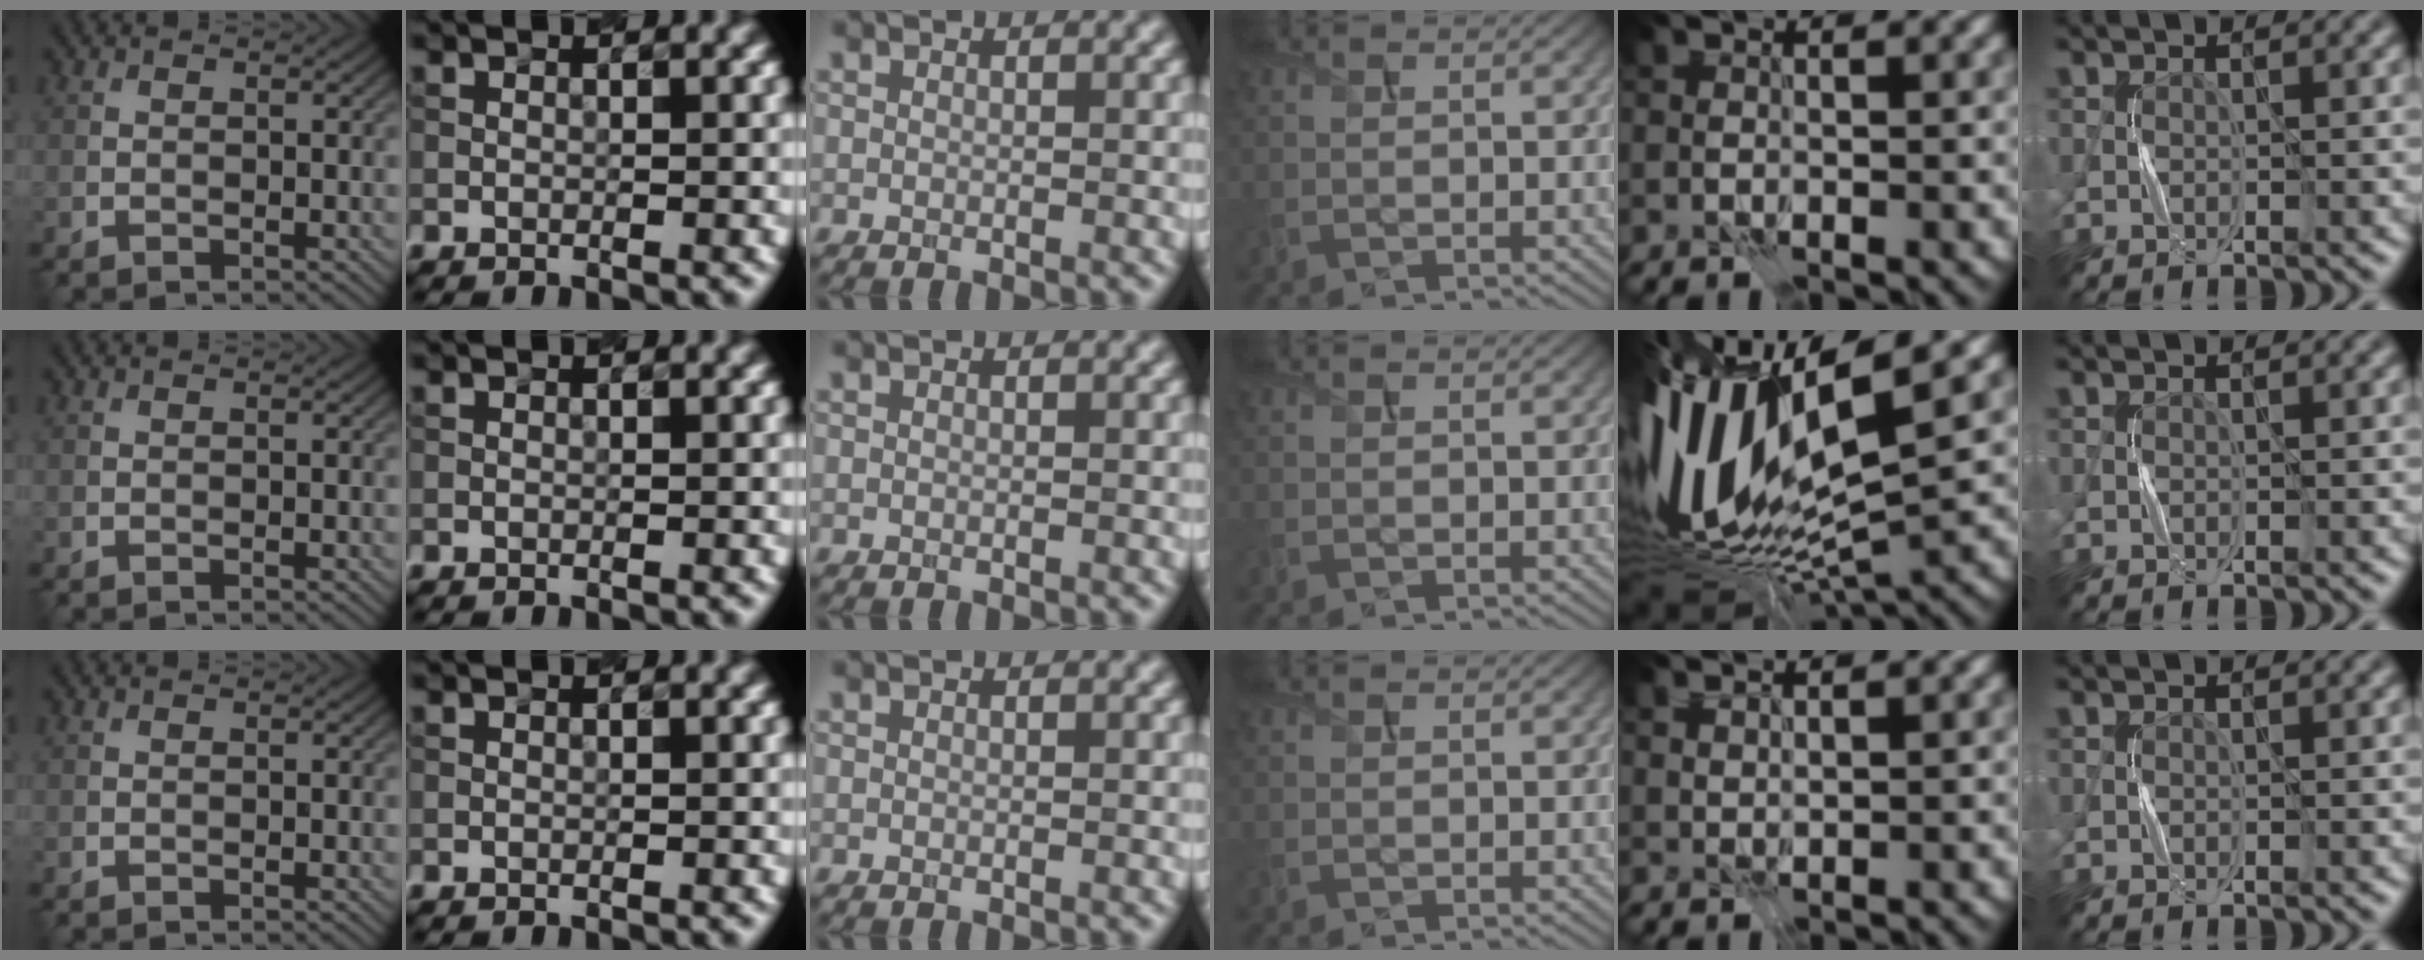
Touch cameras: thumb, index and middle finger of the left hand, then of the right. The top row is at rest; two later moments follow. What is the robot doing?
{"motion": "press", "object": "sticky note"}